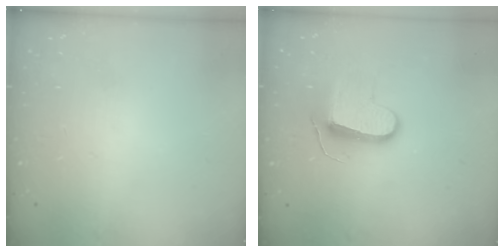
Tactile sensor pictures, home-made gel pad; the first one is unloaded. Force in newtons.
{"total": 9.6, "press": 9.6, "slide": 0.2}